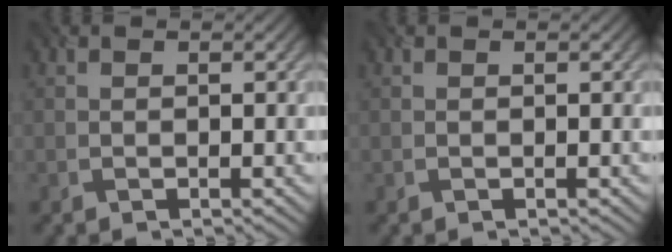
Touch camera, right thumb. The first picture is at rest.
{"total": 0.0}